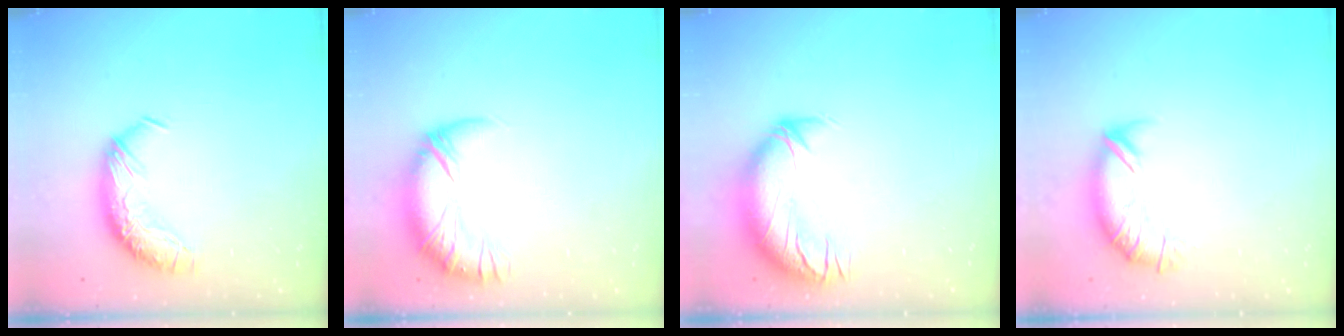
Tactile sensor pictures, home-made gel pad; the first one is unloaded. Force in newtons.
{"total": 4.0, "press": 3.4, "slide": 2.1}
{"total": 2.4, "press": 1.1, "slide": 2.1}
{"total": 3.8, "press": 3.4, "slide": 1.8}